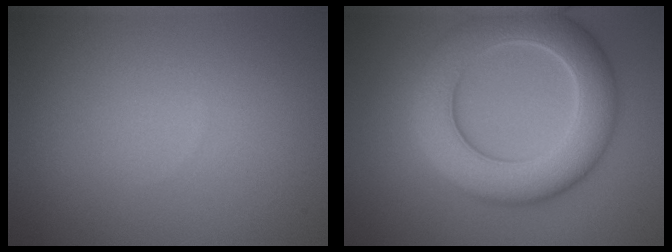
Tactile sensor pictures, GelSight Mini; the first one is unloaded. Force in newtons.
{"total": 9.1, "press": 9.1, "slide": 0.5}